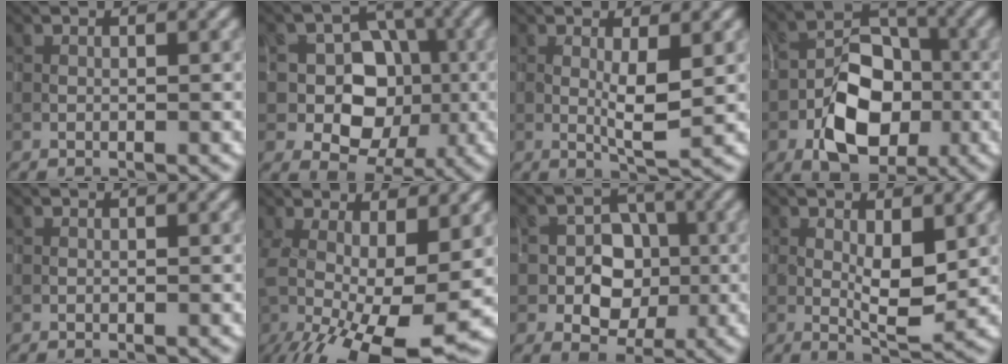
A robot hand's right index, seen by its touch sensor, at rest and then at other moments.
{"total": 8.3, "force": [-0.7, 6.8, 4.6], "torque": [-0.046, 0.019, -0.036]}
{"total": 3.1, "force": [0.4, 0.6, 3.0], "torque": [-0.057, -0.006, 0.010]}
{"total": 8.0, "force": [-2.8, 5.1, 5.4], "torque": [-0.078, 0.001, -0.047]}
{"total": 0.0}
{"total": 13.9, "force": [-3.2, 5.1, 12.5], "torque": [-0.224, -0.031, -0.034]}
{"total": 5.8, "force": [-0.8, 4.7, 3.4], "torque": [-0.019, 0.002, -0.032]}
{"total": 3.9, "force": [0.5, 1.6, 3.5], "torque": [-0.064, -0.007, 0.015]}